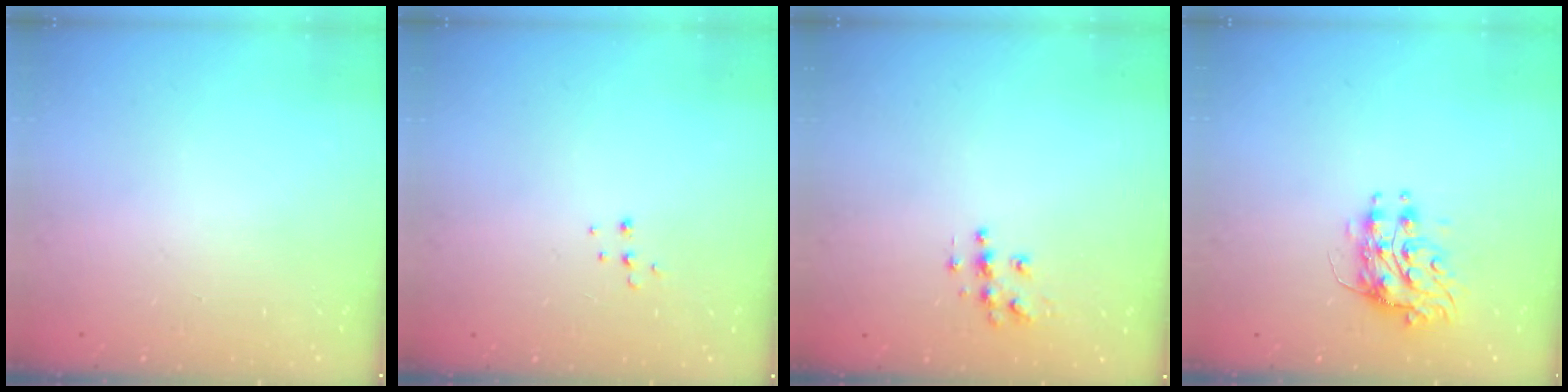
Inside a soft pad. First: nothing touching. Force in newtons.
{"total": 5.1, "press": 5.0, "slide": 0.4}
{"total": 6.1, "press": 6.1, "slide": 0.3}
{"total": 8.1, "press": 8.1, "slide": 0.2}